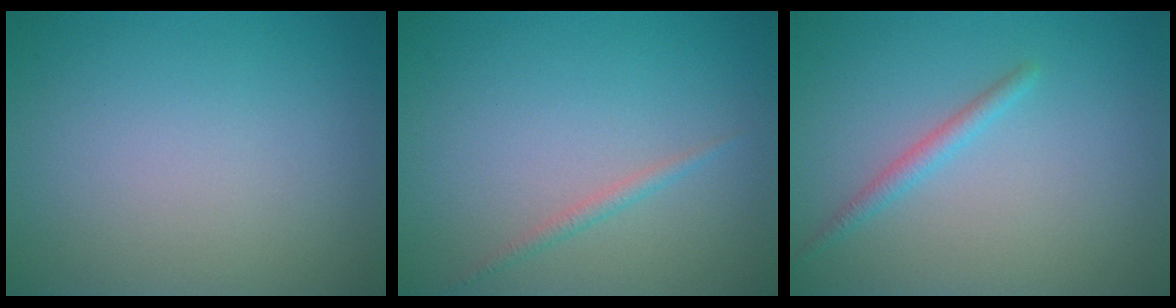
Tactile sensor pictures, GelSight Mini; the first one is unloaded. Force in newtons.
{"total": 1.0, "press": 1.0, "slide": 0.1}
{"total": 1.5, "press": 1.5, "slide": 0.0}